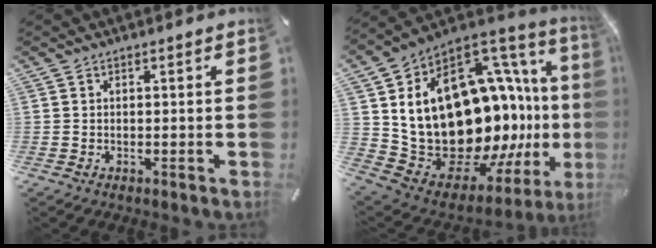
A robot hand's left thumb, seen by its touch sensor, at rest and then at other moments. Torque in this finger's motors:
{"motor_torque": [2.51, 2.50, 2.77, 0.00, 0.98]}